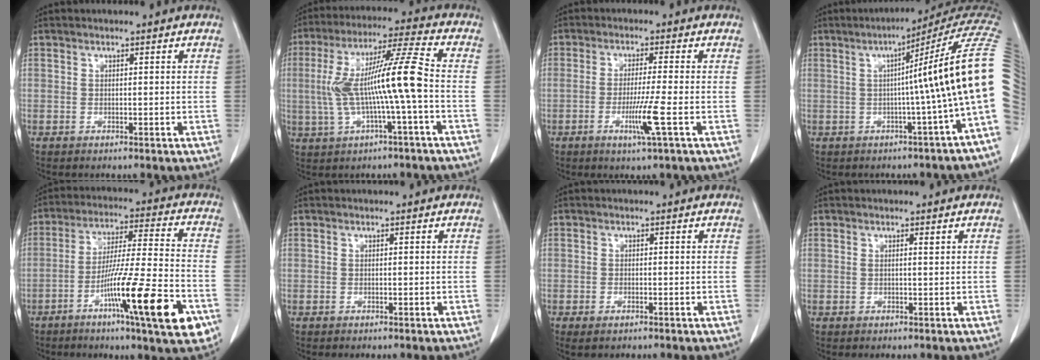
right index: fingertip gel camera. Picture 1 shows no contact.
{"total": 12.8, "force": [-1.0, -0.2, 12.8], "torque": [-0.242, 0.024, -0.019]}
{"total": 5.6, "force": [-1.8, -1.1, 5.2], "torque": [-0.092, -0.015, -0.034]}
{"total": 12.8, "force": [0.9, -2.0, 12.6], "torque": [-0.144, 0.032, 0.005]}
{"total": 18.6, "force": [-7.6, 0.1, 16.9], "torque": [-0.256, -0.021, -0.123]}
{"total": 0.0}
{"total": 4.4, "force": [-2.1, 2.2, 3.2], "torque": [-0.062, -0.013, -0.027]}
{"total": 0.8, "force": [0.5, 0.0, 0.6], "torque": [-0.008, 0.002, 0.010]}